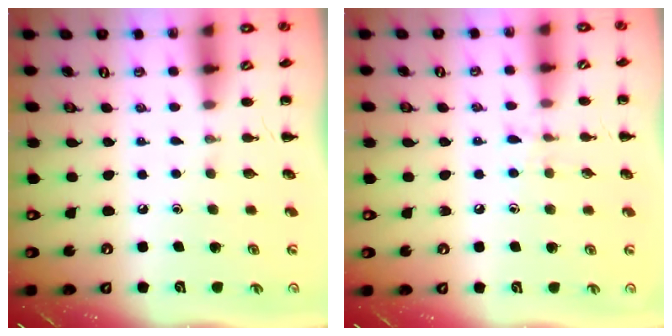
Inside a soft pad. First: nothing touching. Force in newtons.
{"total": 5.8, "press": 5.5, "slide": 2.0}